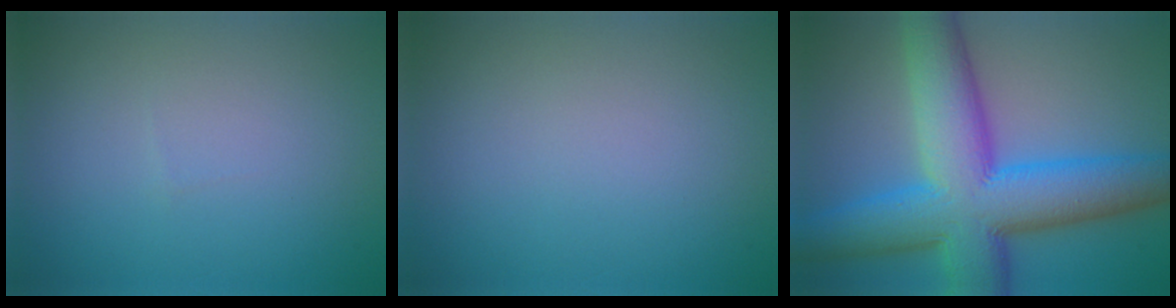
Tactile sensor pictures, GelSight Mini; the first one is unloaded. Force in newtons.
{"total": 0.0}
{"total": 13.9, "press": 13.9, "slide": 0.2}